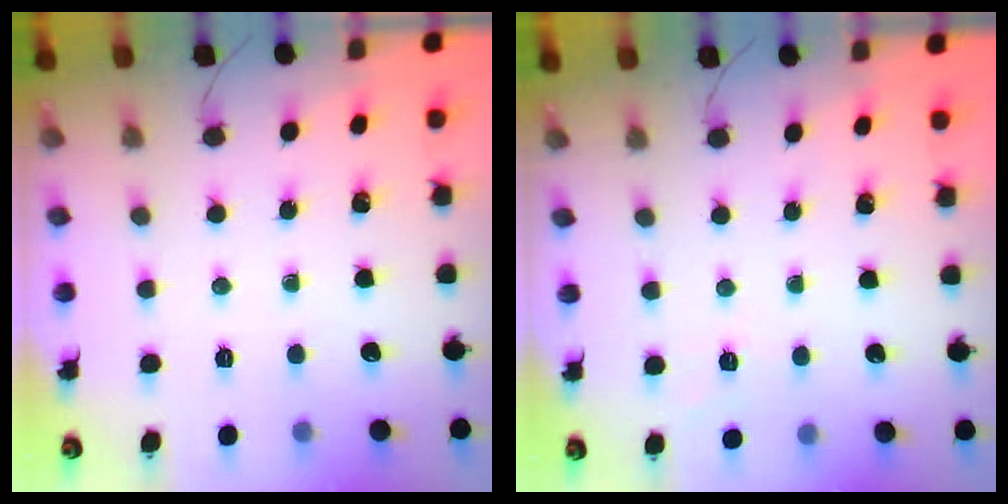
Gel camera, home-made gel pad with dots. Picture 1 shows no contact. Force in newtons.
{"total": 3.4, "press": 2.9, "slide": 1.7}